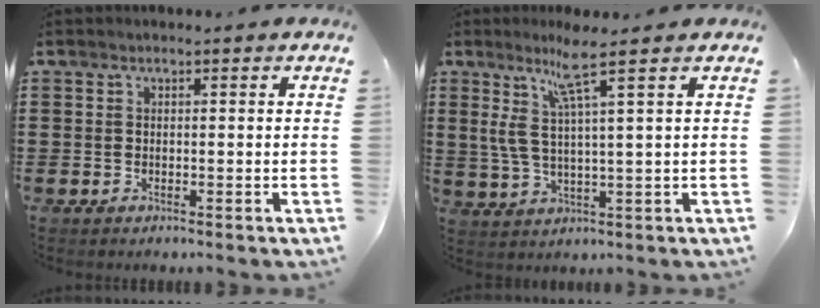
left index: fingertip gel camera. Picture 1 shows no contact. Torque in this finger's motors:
{"motor_torque": [1.26, -0.87, 0.27, 0.21]}